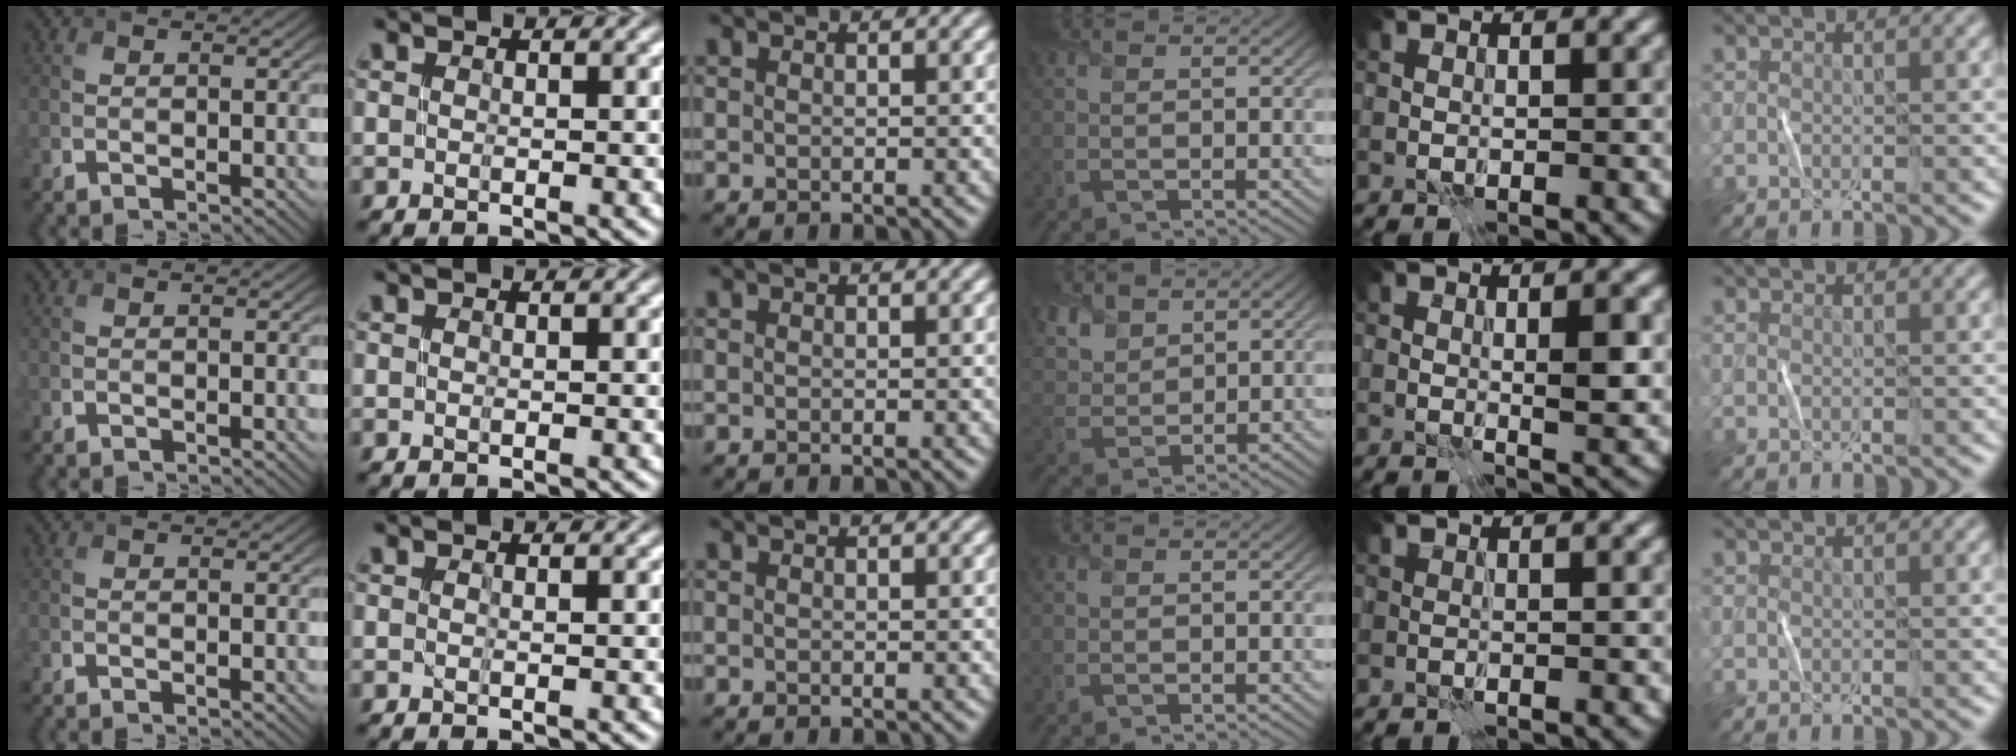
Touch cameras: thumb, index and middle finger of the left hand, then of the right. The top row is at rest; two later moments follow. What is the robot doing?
{"motion": "fold", "object": "shorts"}